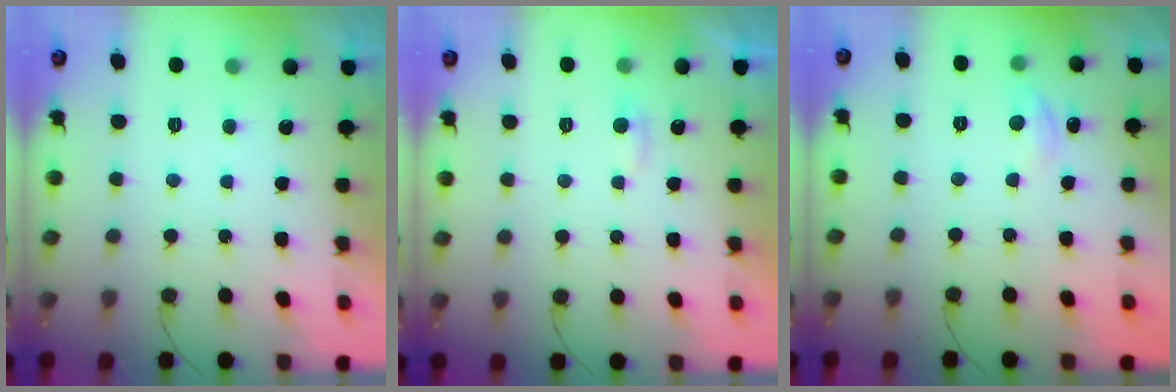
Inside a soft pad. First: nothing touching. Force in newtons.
{"total": 2.7, "press": 2.7, "slide": 0.2}
{"total": 6.3, "press": 6.3, "slide": 0.9}